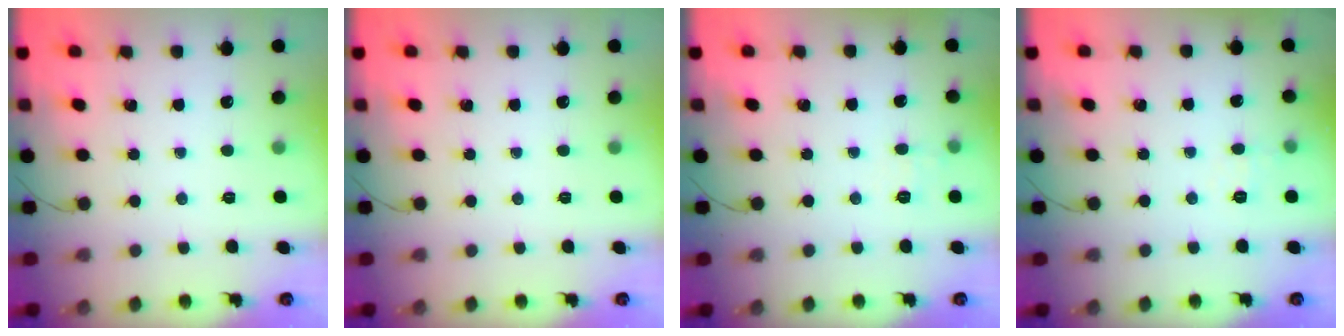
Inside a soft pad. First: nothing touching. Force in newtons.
{"total": 0.0}
{"total": 5.3, "press": 5.2, "slide": 1.3}
{"total": 5.7, "press": 5.5, "slide": 1.4}